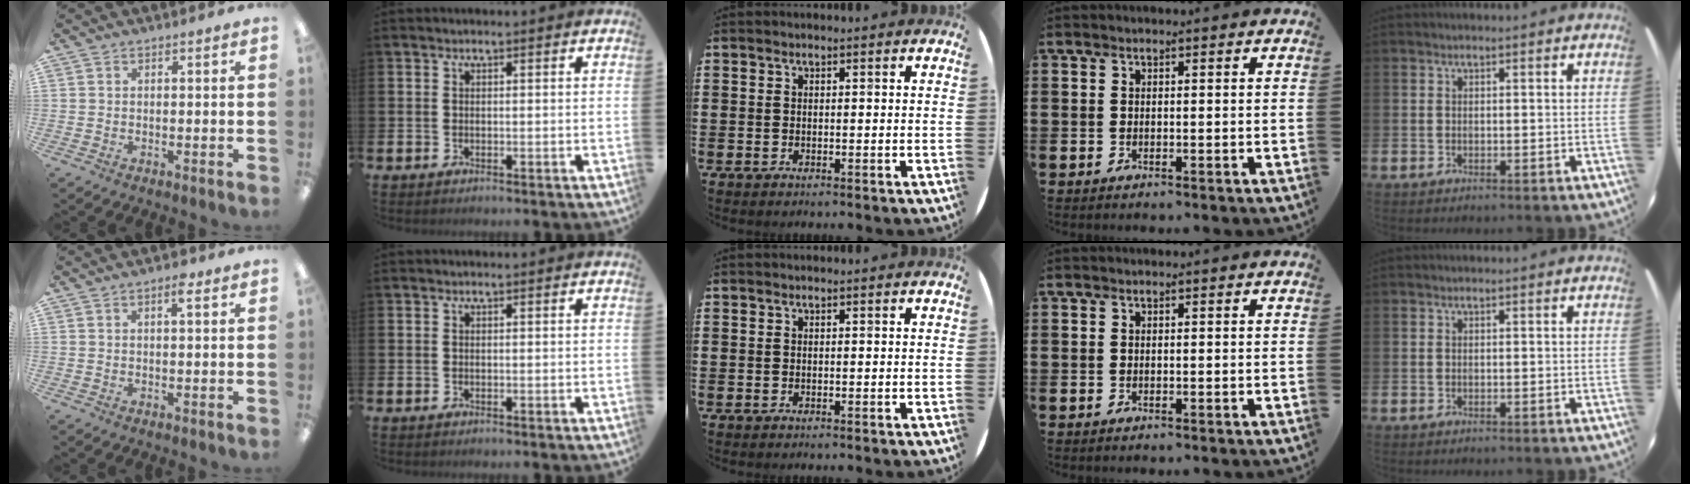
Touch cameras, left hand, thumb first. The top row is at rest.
{"thumb": {"total": 2.9, "force": [1.6, 0.8, 2.3], "torque": [-0.034, -0.001, 0.023]}}